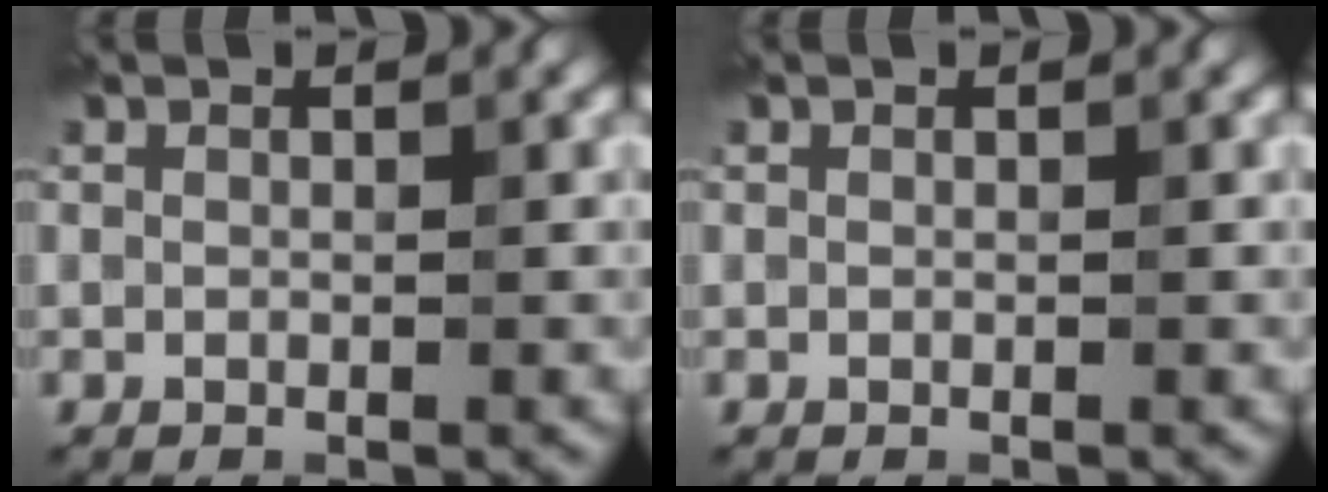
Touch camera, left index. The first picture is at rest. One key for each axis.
{"total": 0.0}